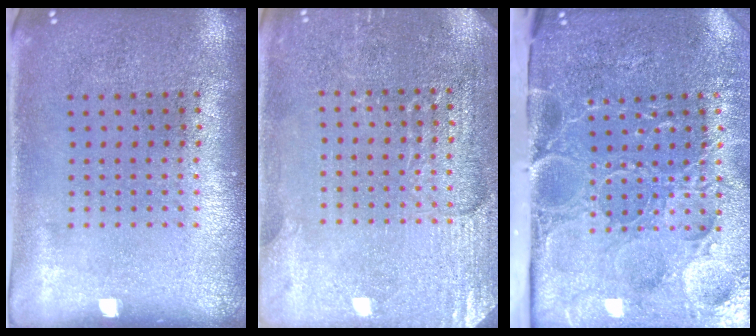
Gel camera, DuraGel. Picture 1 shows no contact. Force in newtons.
{"total": 2.9, "press": 2.9, "slide": 0.3}
{"total": 5.2, "press": 4.2, "slide": 3.1}